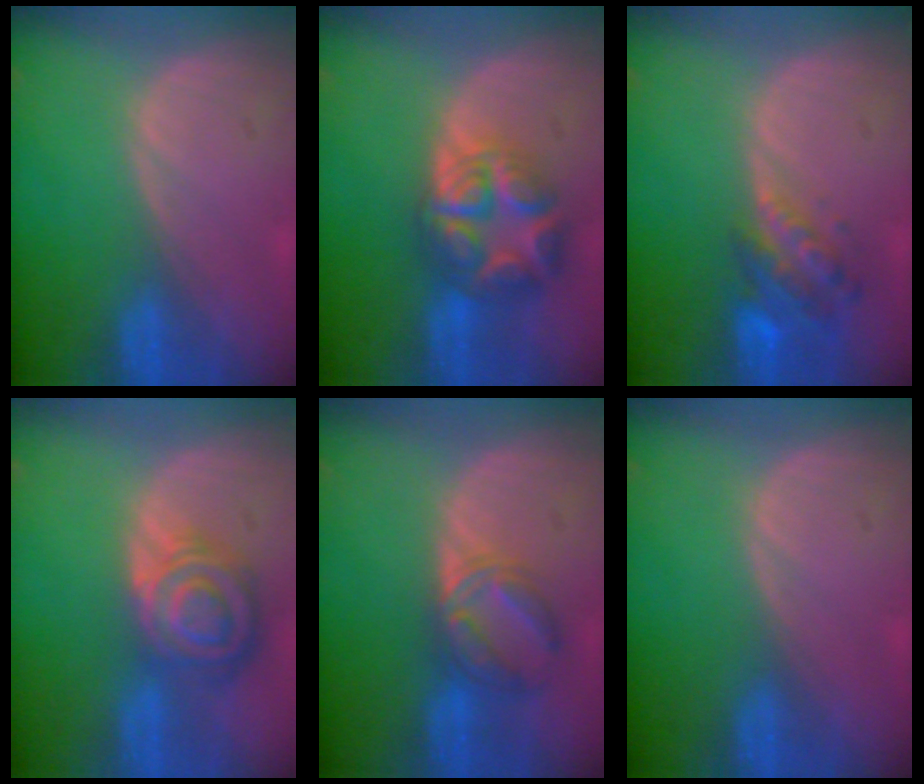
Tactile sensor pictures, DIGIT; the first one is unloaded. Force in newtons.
{"total": 8.6, "press": 8.6, "slide": 0.6}
{"total": 6.3, "press": 5.7, "slide": 2.5}
{"total": 8.4, "press": 7.3, "slide": 4.2}
{"total": 5.8, "press": 5.7, "slide": 0.9}
{"total": 0.0}